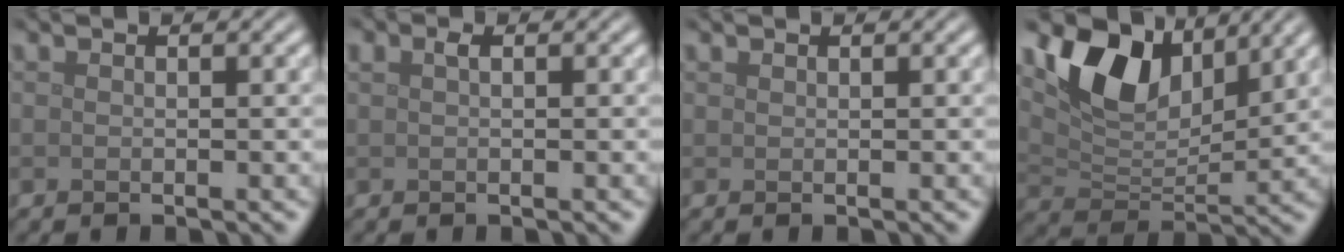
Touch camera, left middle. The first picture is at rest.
{"total": 0.8, "force": [0.3, 0.4, 0.7], "torque": [-0.017, 0.005, 0.007]}
{"total": 0.0}
{"total": 7.8, "force": [4.4, 4.3, 4.7], "torque": [-0.088, -0.004, 0.083]}